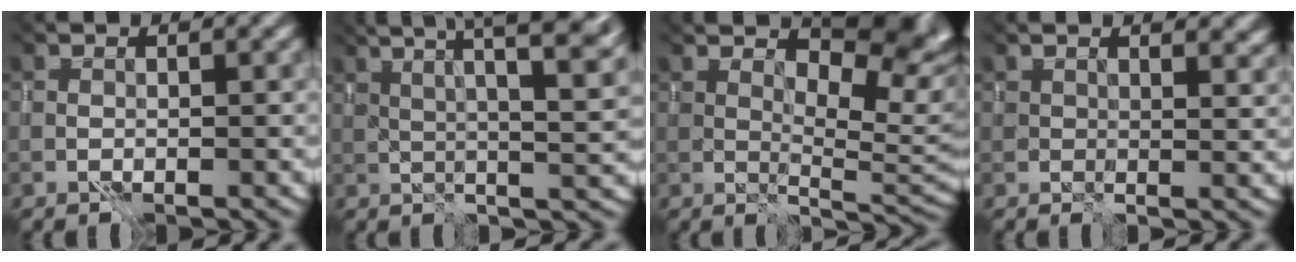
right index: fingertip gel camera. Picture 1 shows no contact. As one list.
[{"total": 10.1, "force": [5.2, 1.7, 8.5], "torque": [-0.085, 0.038, 0.065]}, {"total": 6.9, "force": [2.9, 2.6, 5.8], "torque": [-0.084, -0.011, 0.065]}, {"total": 2.8, "force": [2.1, 1.3, 1.3], "torque": [-0.017, -0.010, 0.029]}]